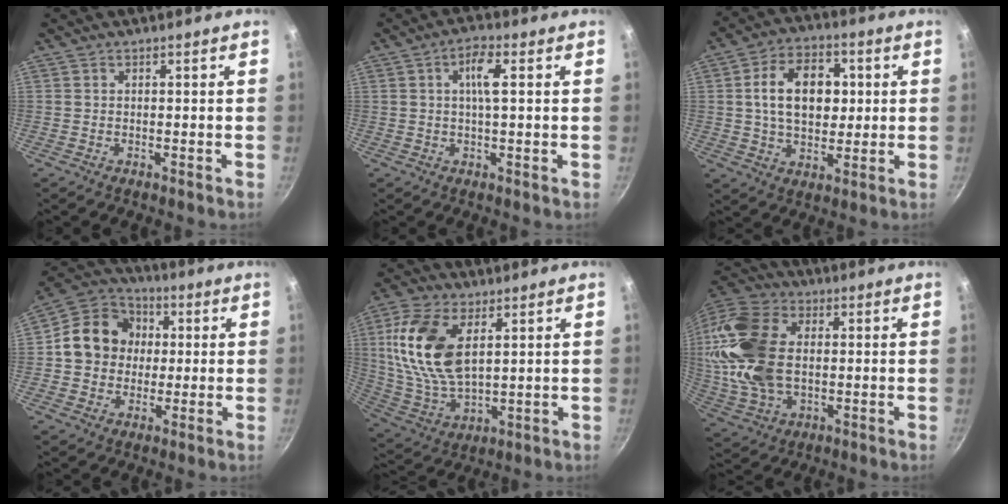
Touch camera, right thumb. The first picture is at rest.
{"total": 5.0, "force": [1.0, 1.4, 4.8], "torque": [-0.091, 0.007, 0.015]}
{"total": 13.9, "force": [2.1, 9.4, 10.1], "torque": [-0.136, 0.008, 0.029]}
{"total": 13.3, "force": [1.3, 11.7, 6.2], "torque": [-0.073, 0.021, 0.005]}
{"total": 17.4, "force": [5.0, 9.5, 13.7], "torque": [-0.263, -0.013, 0.107]}
{"total": 20.5, "force": [1.6, 13.4, 15.4], "torque": [-0.297, 0.014, 0.028]}